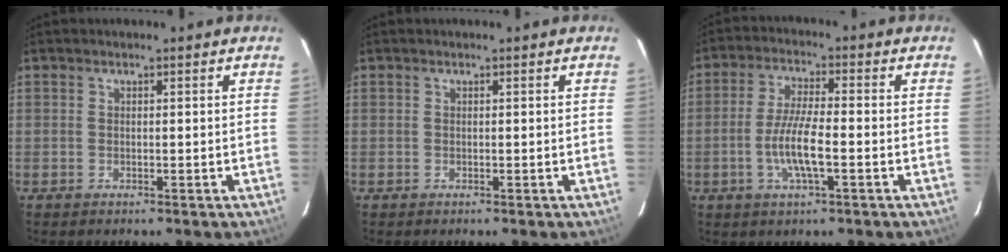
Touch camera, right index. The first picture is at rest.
{"total": 0.0}
{"total": 7.8, "force": [-2.3, 1.3, 7.4], "torque": [-0.147, -0.001, -0.044]}